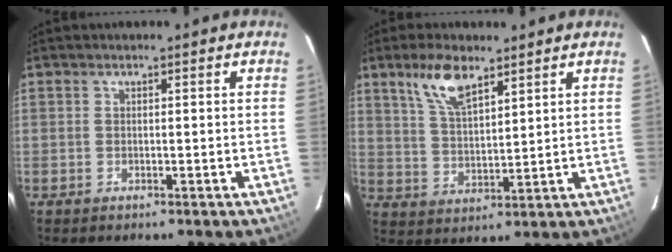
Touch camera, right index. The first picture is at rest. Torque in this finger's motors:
{"motor_torque": [-0.20, 0.16, 0.00, 0.02]}